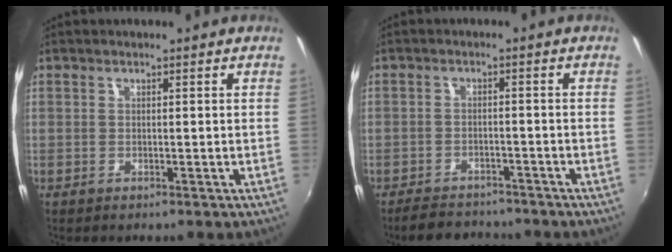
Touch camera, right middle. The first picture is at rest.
{"total": 7.1, "force": [-6.4, 2.4, 1.8], "torque": [-0.057, 0.001, -0.097]}